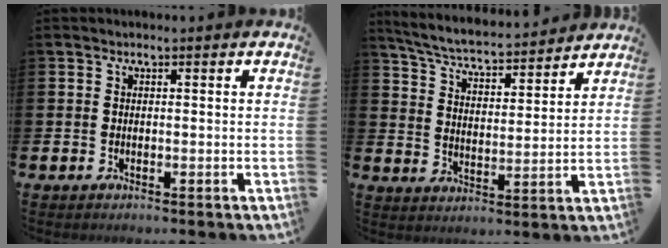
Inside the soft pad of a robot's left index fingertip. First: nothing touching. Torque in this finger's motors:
{"motor_torque": [0.16, -0.32, 0.43, 0.16]}